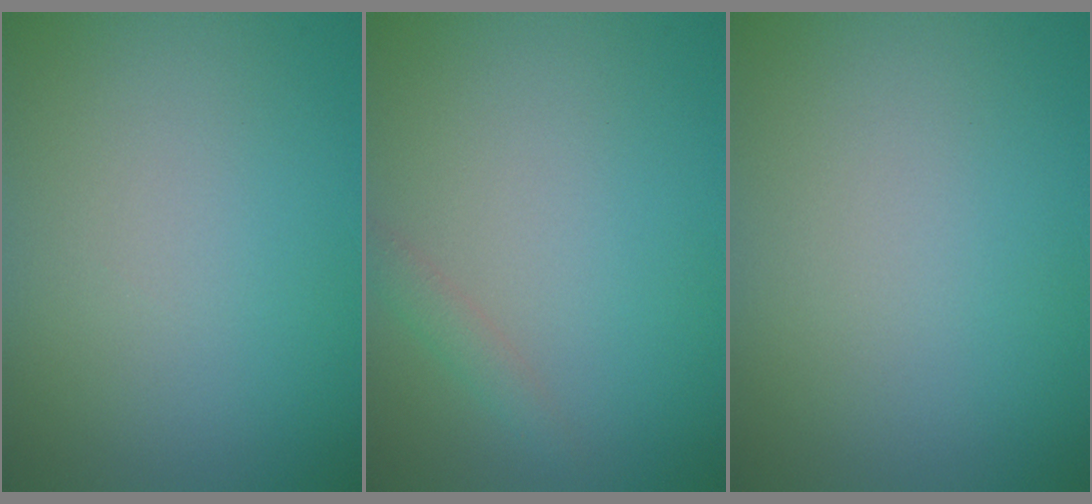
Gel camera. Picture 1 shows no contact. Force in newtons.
{"total": 1.2, "press": 1.2, "slide": 0.1}
{"total": 0.0}